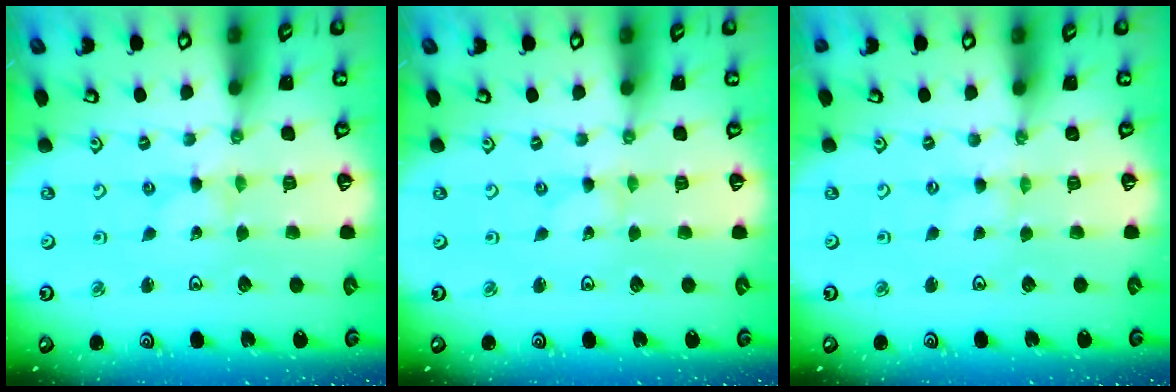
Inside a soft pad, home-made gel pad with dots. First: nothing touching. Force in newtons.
{"total": 0.0}
{"total": 0.0}